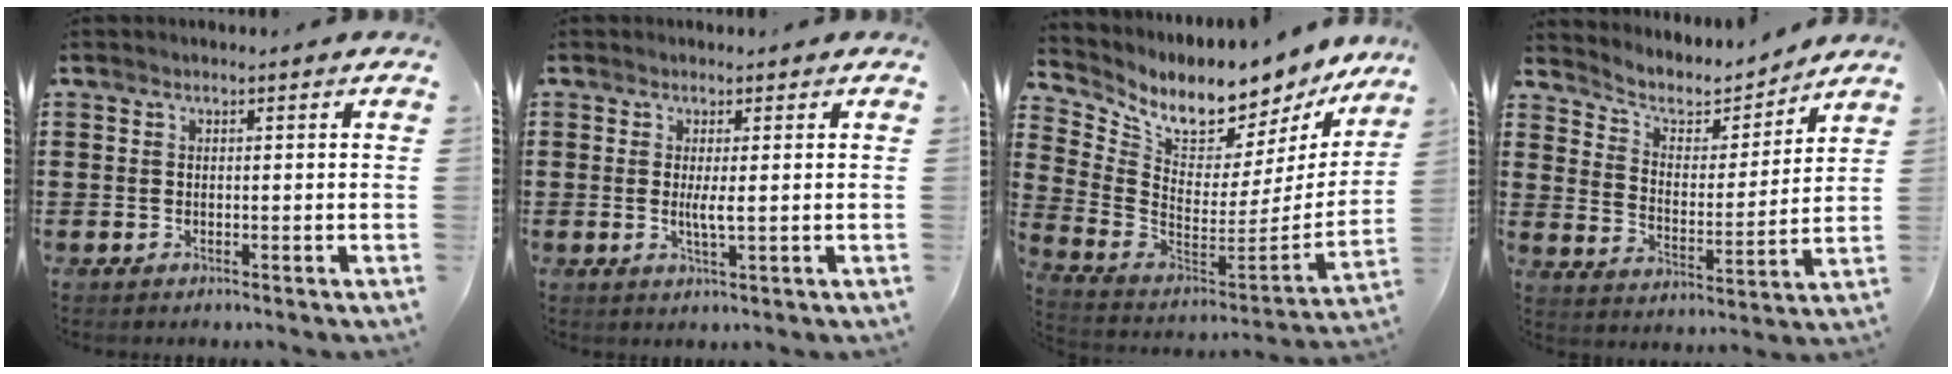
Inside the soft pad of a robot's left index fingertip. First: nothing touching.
{"total": 2.4, "force": [0.0, 0.3, 2.4], "torque": [-0.043, -0.004, -0.001]}
{"total": 6.4, "force": [5.9, 1.8, 1.9], "torque": [-0.071, -0.069, 0.097]}
{"total": 5.0, "force": [4.2, 2.2, 1.6], "torque": [-0.057, -0.024, 0.067]}